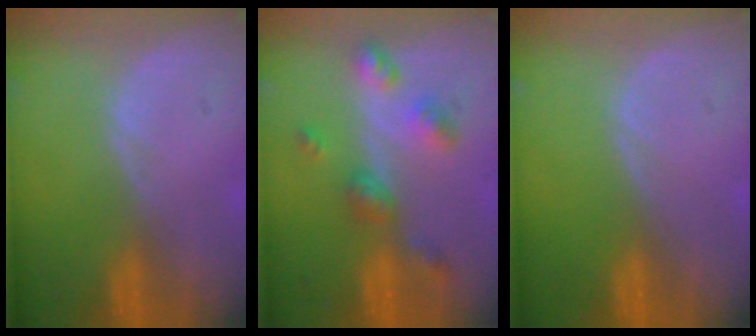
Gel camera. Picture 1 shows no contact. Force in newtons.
{"total": 6.3, "press": 5.5, "slide": 3.1}
{"total": 0.0}